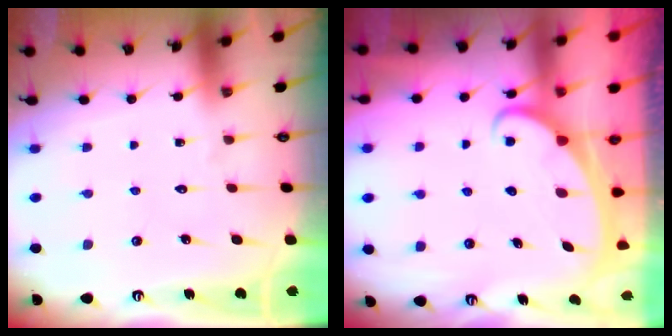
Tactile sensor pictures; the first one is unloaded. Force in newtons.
{"total": 2.4, "press": 2.4, "slide": 0.3}